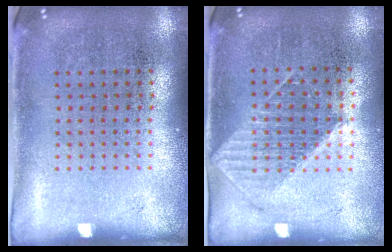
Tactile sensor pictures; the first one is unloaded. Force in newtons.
{"total": 1.1, "press": 1.0, "slide": 0.4}